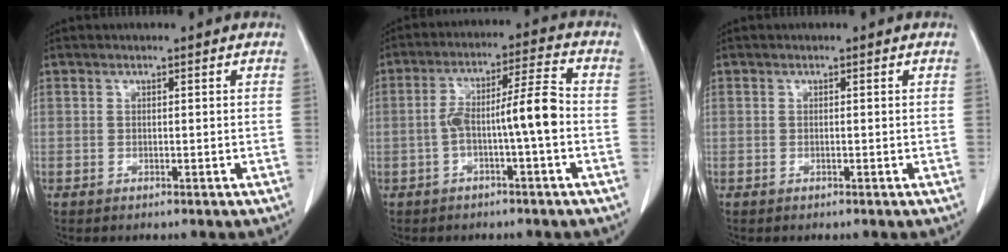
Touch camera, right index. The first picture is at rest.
{"total": 8.2, "force": [-1.9, 0.3, 7.9], "torque": [-0.141, 0.028, -0.031]}
{"total": 0.0}